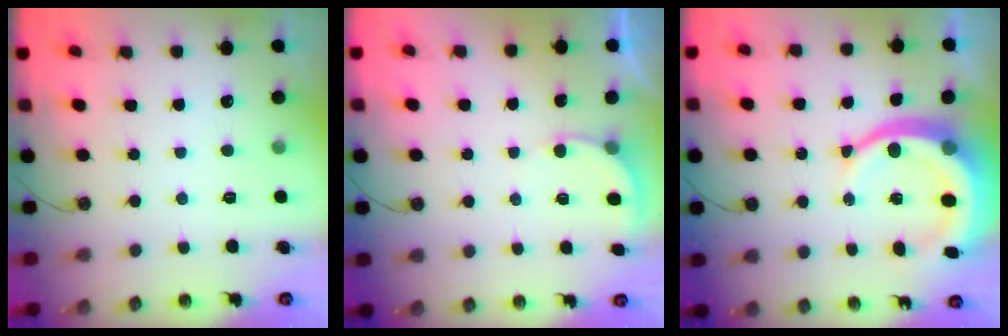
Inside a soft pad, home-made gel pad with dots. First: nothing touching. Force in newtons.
{"total": 3.5, "press": 3.4, "slide": 0.3}
{"total": 14.6, "press": 14.4, "slide": 2.5}